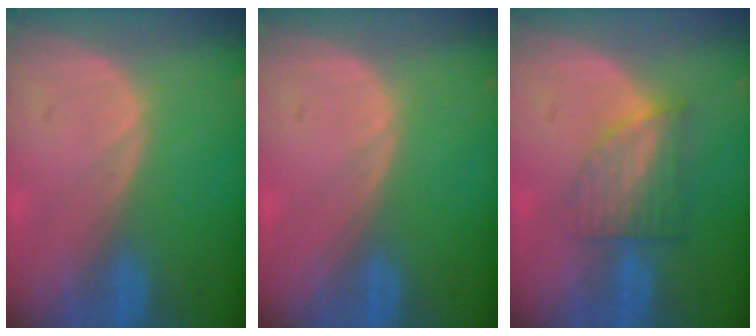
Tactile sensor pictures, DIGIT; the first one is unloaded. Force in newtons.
{"total": 0.0}
{"total": 6.3, "press": 5.6, "slide": 2.8}